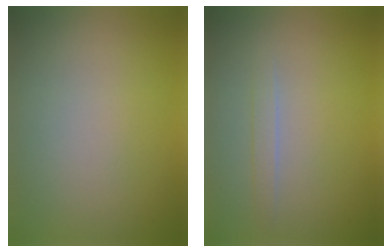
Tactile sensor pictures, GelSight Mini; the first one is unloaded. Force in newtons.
{"total": 1.1, "press": 1.1, "slide": 0.1}